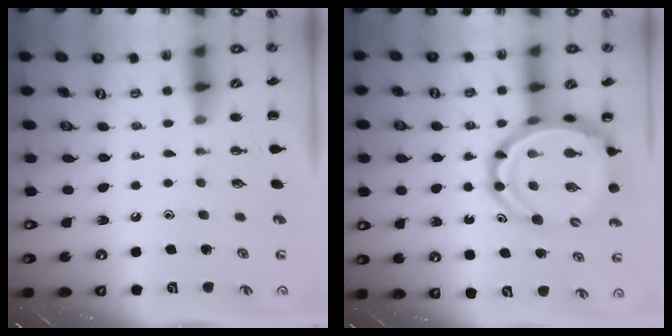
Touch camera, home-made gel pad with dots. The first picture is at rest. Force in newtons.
{"total": 15.6, "press": 15.0, "slide": 4.3}